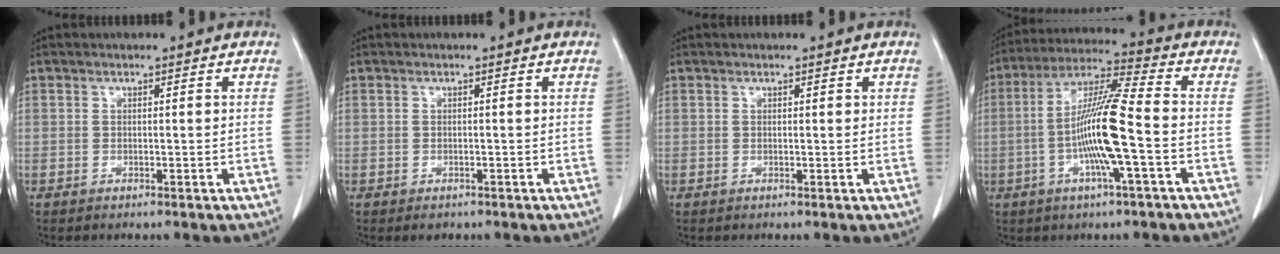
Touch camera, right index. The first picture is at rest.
{"total": 1.1, "force": [-0.6, 0.7, 0.4], "torque": [-0.003, 0.002, -0.004]}
{"total": 0.6, "force": [0.3, 0.3, 0.4], "torque": [-0.002, 0.003, 0.003]}
{"total": 12.6, "force": [-2.6, 0.1, 12.3], "torque": [-0.236, 0.004, -0.056]}